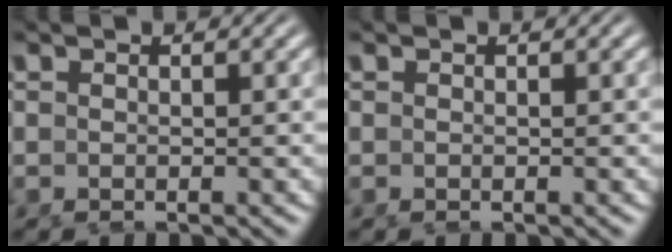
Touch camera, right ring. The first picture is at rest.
{"total": 0.0}